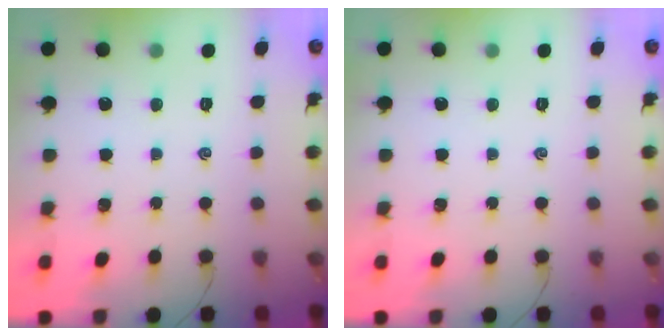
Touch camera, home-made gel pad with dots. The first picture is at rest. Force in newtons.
{"total": 0.0}